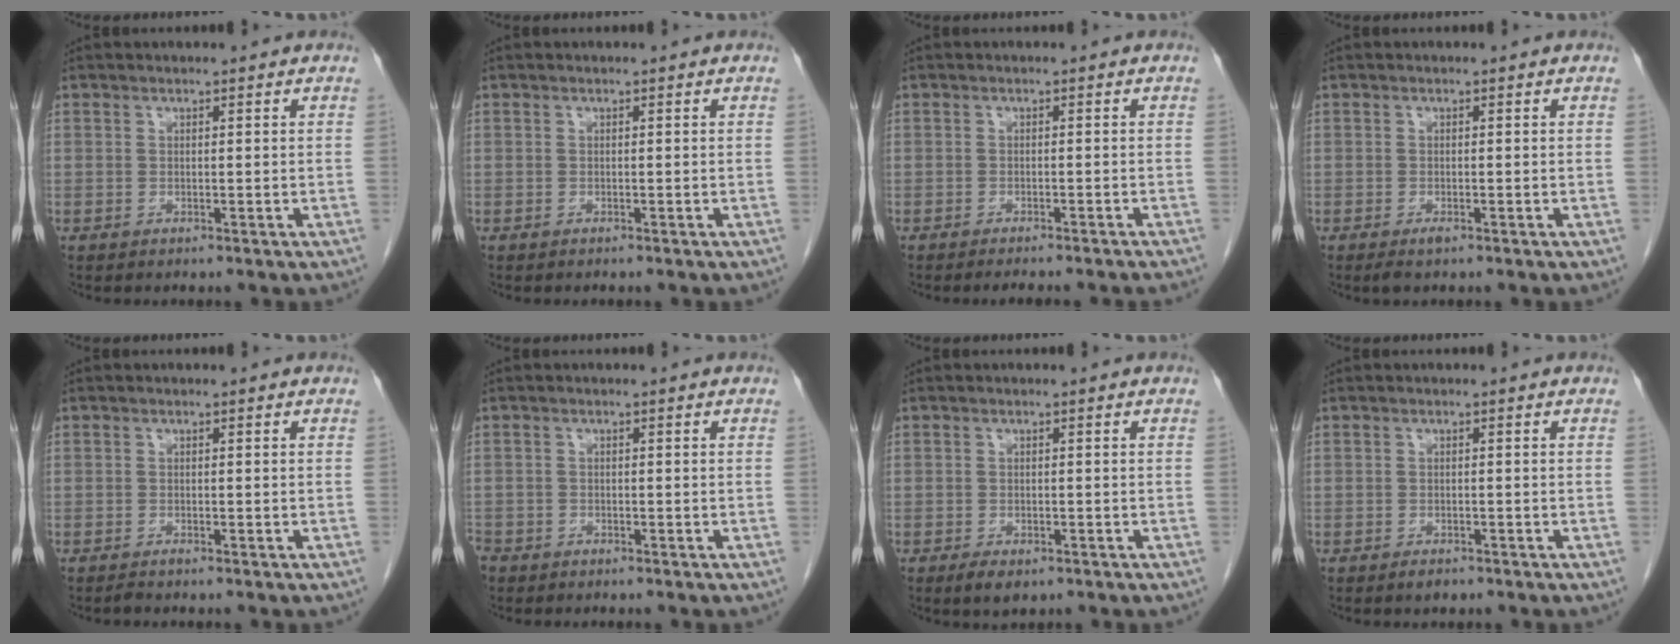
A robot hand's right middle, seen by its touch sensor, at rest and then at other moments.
{"total": 0.0}
{"total": 6.9, "force": [-6.2, -0.1, 2.9], "torque": [-0.025, -0.012, -0.077]}
{"total": 1.2, "force": [-0.8, 0.3, 0.9], "torque": [-0.019, -0.003, -0.011]}
{"total": 0.5, "force": [-0.5, -0.1, 0.2], "torque": [-0.008, -0.002, -0.009]}
{"total": 3.2, "force": [-2.4, 2.0, 0.7], "torque": [-0.021, -0.001, -0.048]}
{"total": 2.8, "force": [-1.8, 1.2, 1.8], "torque": [-0.031, -0.004, -0.023]}
{"total": 1.2, "force": [-0.9, 0.5, 0.6], "torque": [-0.012, 0.000, -0.011]}